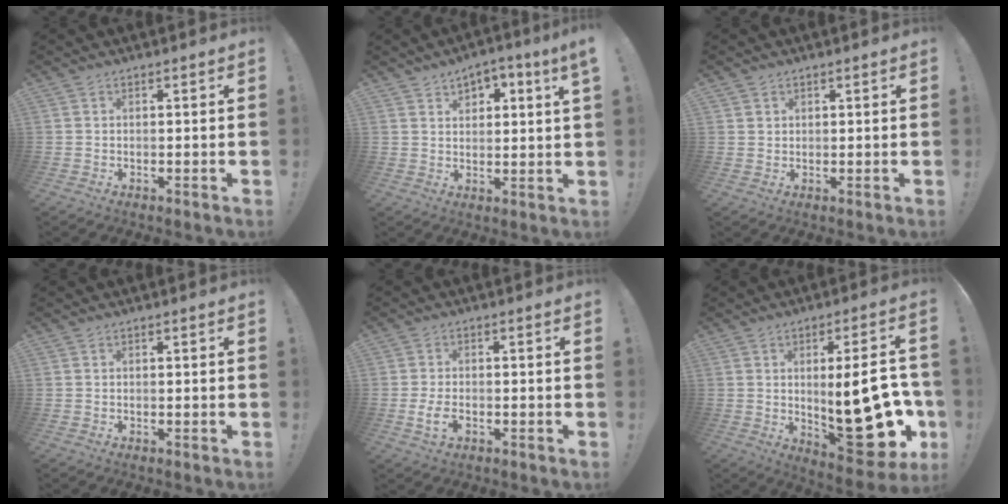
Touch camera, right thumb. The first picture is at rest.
{"total": 3.9, "force": [2.7, 1.4, 2.5], "torque": [-0.033, -0.010, 0.044]}
{"total": 1.3, "force": [1.0, 0.9, -0.1], "torque": [0.012, -0.010, 0.016]}
{"total": 0.0}
{"total": 4.5, "force": [-1.8, 2.6, 3.3], "torque": [-0.068, 0.000, -0.031]}
{"total": 24.2, "force": [-3.2, 8.9, 22.3], "torque": [-0.307, 0.004, -0.037]}